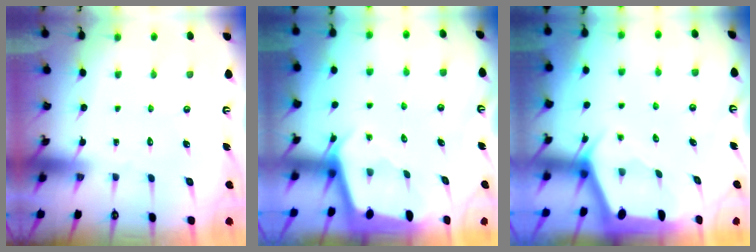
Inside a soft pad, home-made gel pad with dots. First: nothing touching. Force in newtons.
{"total": 2.0, "press": 2.0, "slide": 0.2}
{"total": 2.9, "press": 2.9, "slide": 0.1}